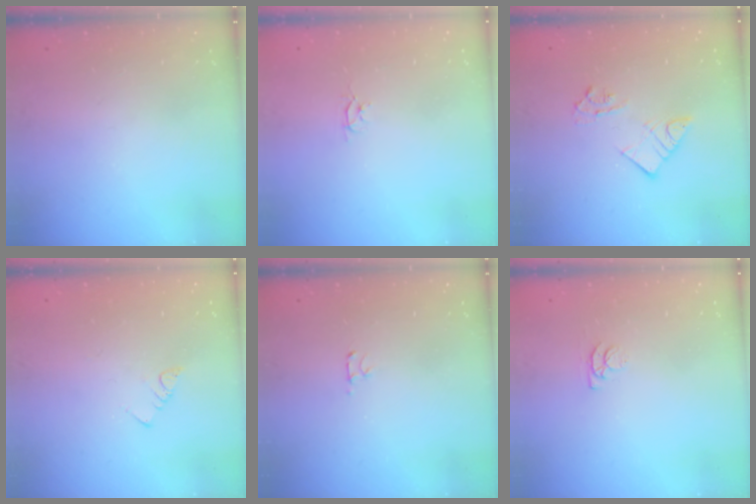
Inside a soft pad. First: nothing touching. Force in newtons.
{"total": 2.6, "press": 2.6, "slide": 0.3}
{"total": 7.6, "press": 7.5, "slide": 0.8}
{"total": 3.0, "press": 3.0, "slide": 0.2}
{"total": 2.5, "press": 2.4, "slide": 0.3}
{"total": 4.3, "press": 4.2, "slide": 0.5}